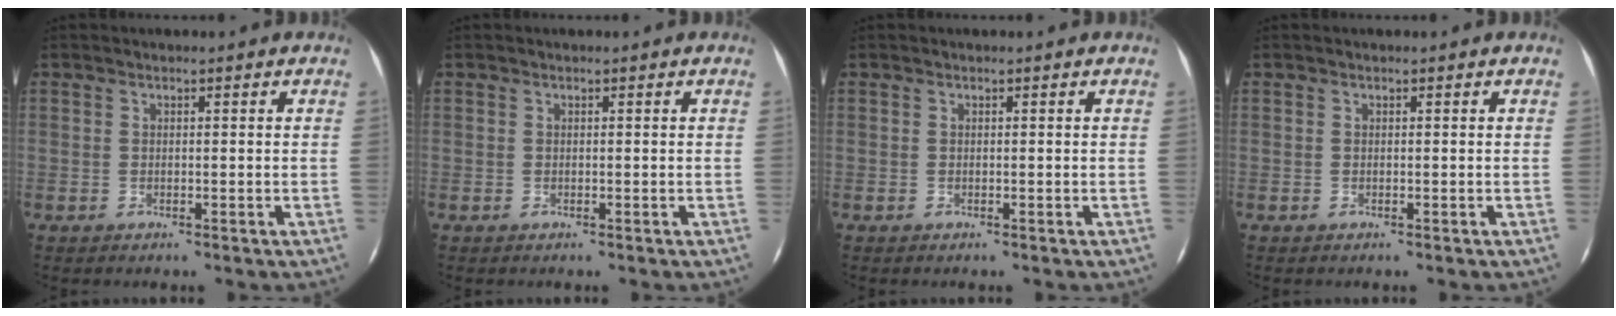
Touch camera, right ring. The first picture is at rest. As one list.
[{"total": 0.0}, {"total": 0.0}, {"total": 0.0}]